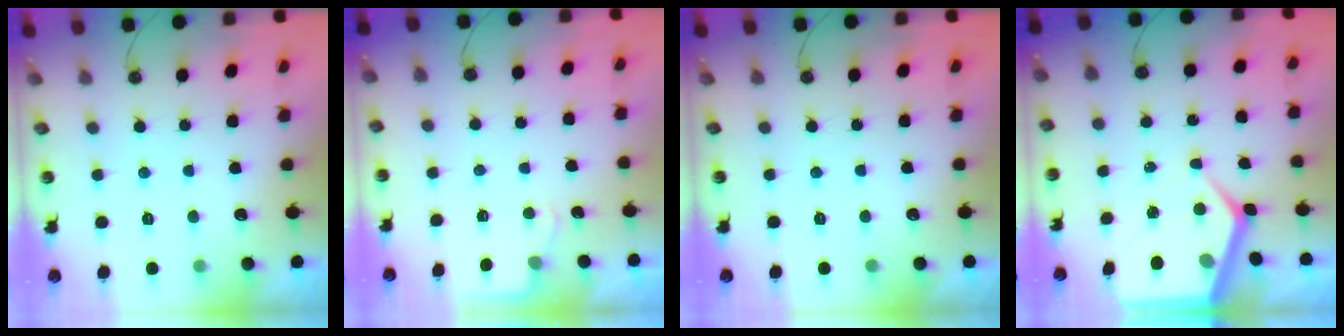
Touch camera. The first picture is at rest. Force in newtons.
{"total": 3.1, "press": 3.0, "slide": 0.5}
{"total": 0.0}
{"total": 8.5, "press": 8.5, "slide": 0.7}